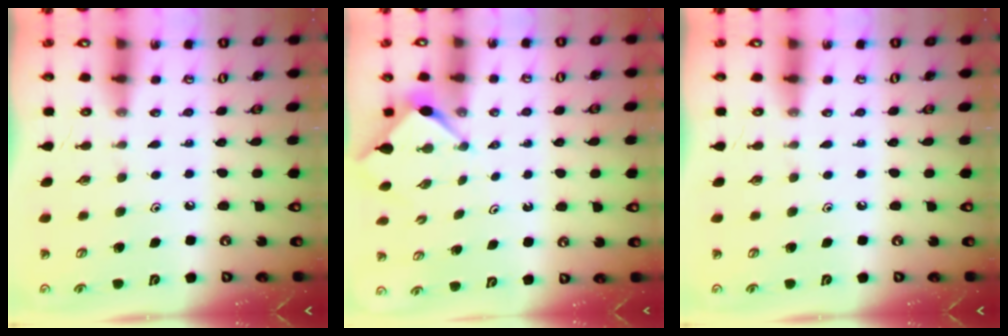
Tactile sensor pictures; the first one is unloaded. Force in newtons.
{"total": 2.9, "press": 2.9, "slide": 0.3}
{"total": 0.0}